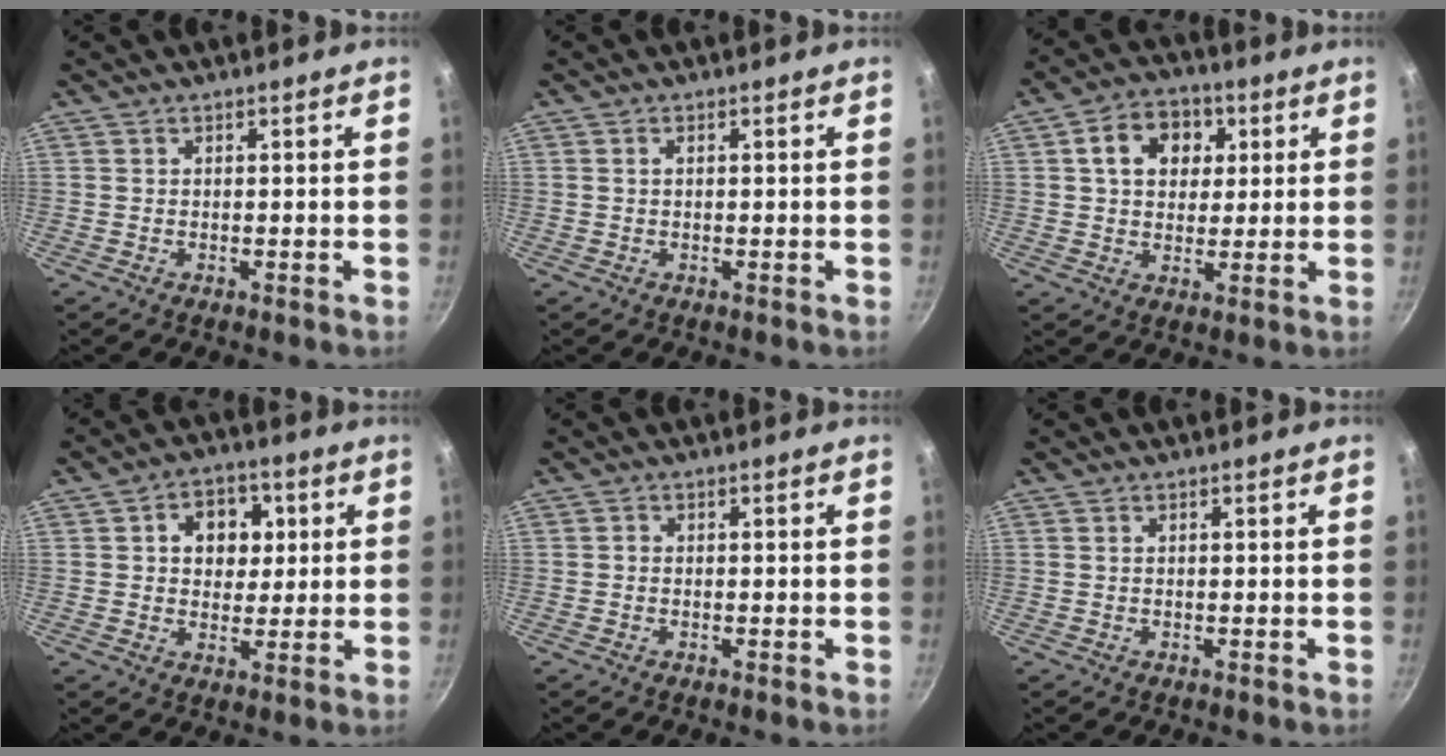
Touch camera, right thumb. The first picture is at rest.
{"total": 0.8, "force": [0.2, 0.4, 0.6], "torque": [-0.012, 0.003, 0.002]}
{"total": 10.1, "force": [3.0, 7.7, 5.8], "torque": [-0.067, 0.006, 0.037]}
{"total": 8.5, "force": [2.1, 6.8, 4.8], "torque": [-0.029, 0.000, 0.023]}
{"total": 0.5, "force": [-0.2, 0.5, 0.1], "torque": [0.001, 0.002, -0.006]}
{"total": 0.0}